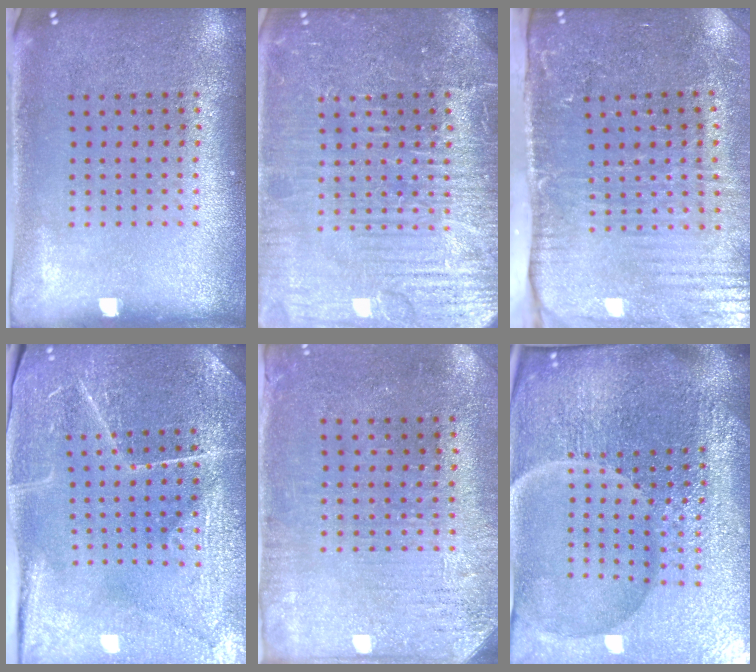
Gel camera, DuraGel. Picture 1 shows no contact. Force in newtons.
{"total": 7.6, "press": 7.6, "slide": 0.9}
{"total": 4.4, "press": 3.7, "slide": 2.4}
{"total": 4.1, "press": 4.0, "slide": 1.0}
{"total": 3.1, "press": 2.6, "slide": 1.7}
{"total": 7.2, "press": 6.4, "slide": 3.4}